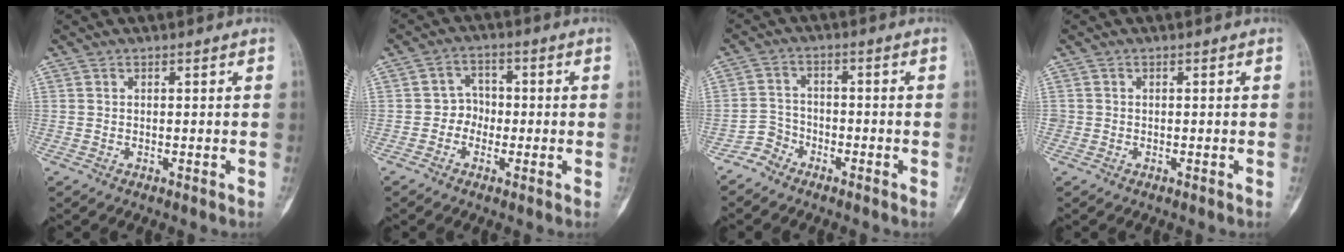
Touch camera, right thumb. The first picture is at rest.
{"total": 4.4, "force": [-1.2, 4.0, 1.5], "torque": [0.011, 0.015, -0.033]}
{"total": 4.0, "force": [-3.2, 2.5, -0.3], "torque": [0.025, 0.023, -0.071]}
{"total": 0.9, "force": [-0.3, 0.8, -0.1], "torque": [0.011, 0.007, -0.008]}